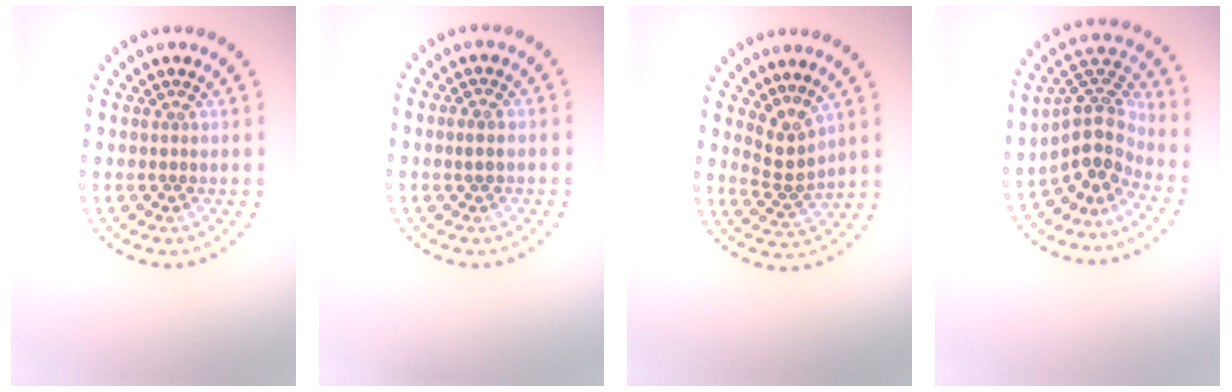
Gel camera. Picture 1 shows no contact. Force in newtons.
{"total": 0.7, "press": 0.6, "slide": 0.3}
{"total": 2.4, "press": 1.7, "slide": 1.8}
{"total": 4.2, "press": 3.1, "slide": 2.9}